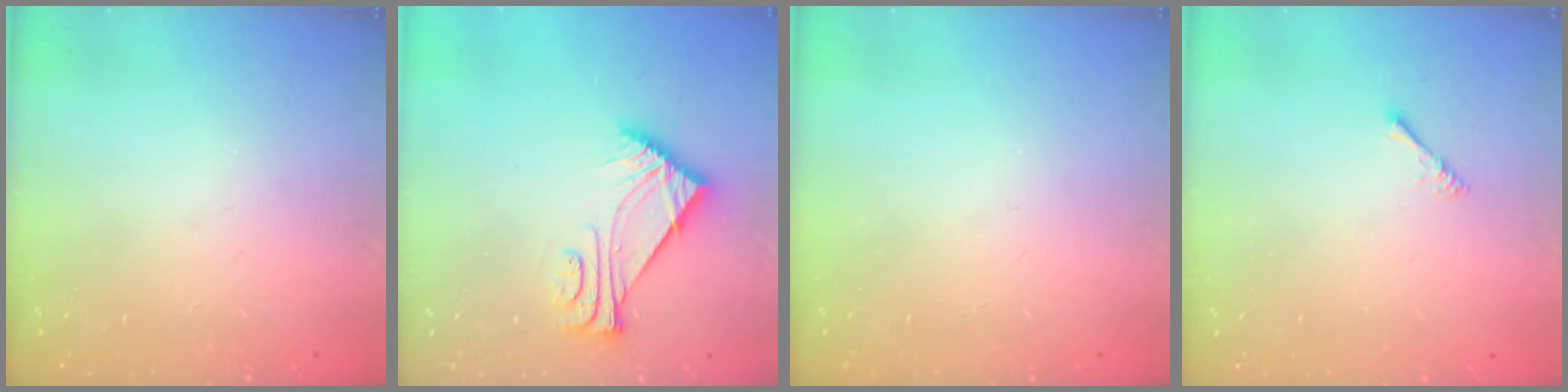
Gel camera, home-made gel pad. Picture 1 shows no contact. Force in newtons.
{"total": 7.4, "press": 7.4, "slide": 0.8}
{"total": 0.0}
{"total": 1.7, "press": 1.6, "slide": 0.4}